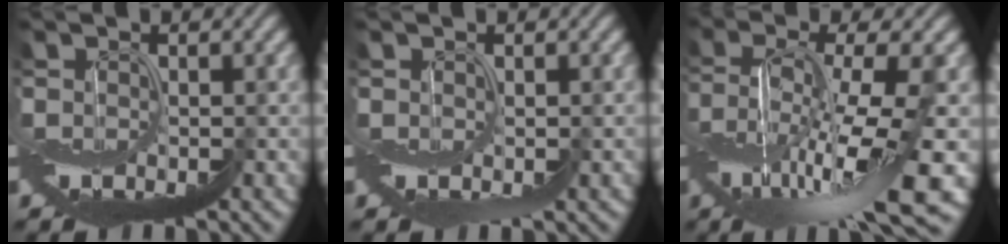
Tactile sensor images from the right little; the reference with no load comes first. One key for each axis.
{"total": 0.8, "fx": -0.2, "fy": 0.5, "fz": 0.5, "tx": -0.004, "ty": -0.003, "tz": 0.000}
{"total": 11.2, "fx": -2.3, "fy": 3.5, "fz": 10.4, "tx": -0.199, "ty": 0.002, "tz": -0.035}